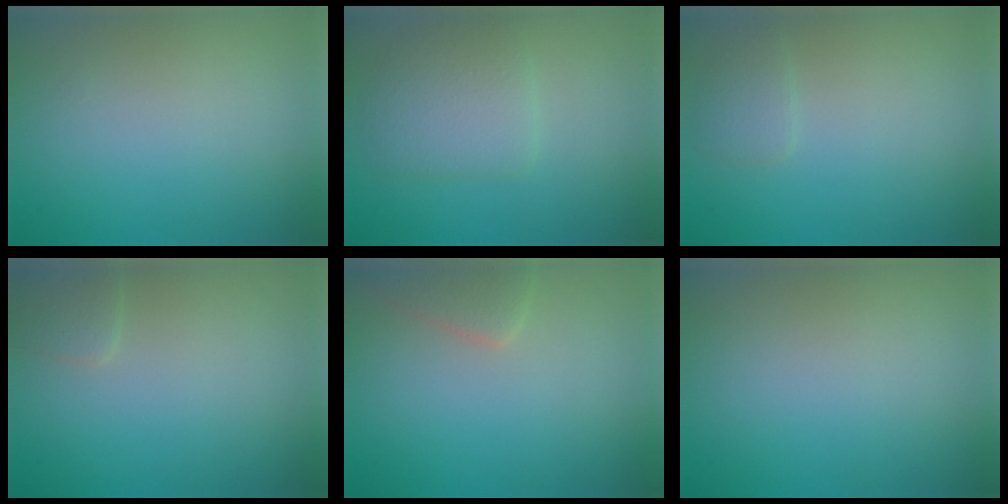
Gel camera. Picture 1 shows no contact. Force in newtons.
{"total": 3.5, "press": 3.5, "slide": 0.2}
{"total": 1.3, "press": 1.3, "slide": 0.1}
{"total": 1.3, "press": 1.3, "slide": 0.1}
{"total": 2.2, "press": 2.2, "slide": 0.2}
{"total": 0.0}